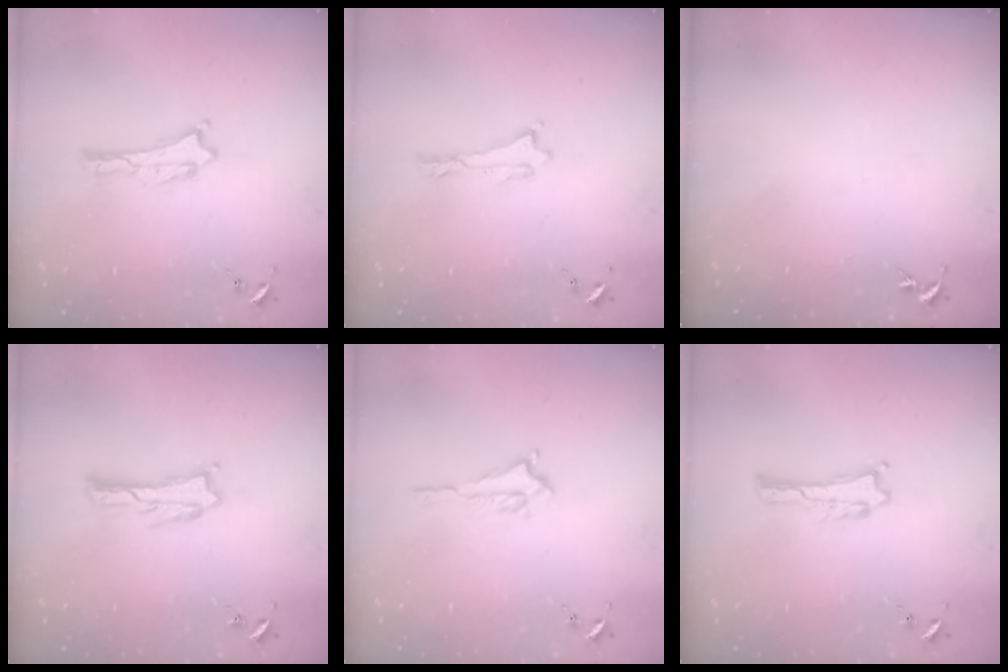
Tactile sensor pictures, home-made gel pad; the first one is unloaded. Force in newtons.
{"total": 0.0}
{"total": 0.0}
{"total": 0.0}
{"total": 1.3, "press": 1.3, "slide": 0.2}
{"total": 0.0}